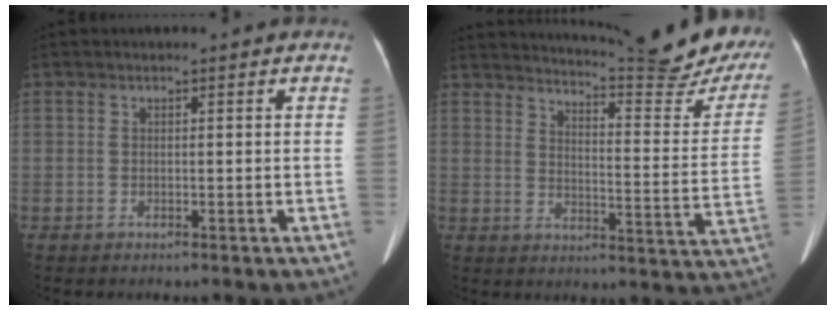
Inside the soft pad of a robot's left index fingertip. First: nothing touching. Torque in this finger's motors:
{"motor_torque": [0.87, -1.27, 0.12, 0.06]}